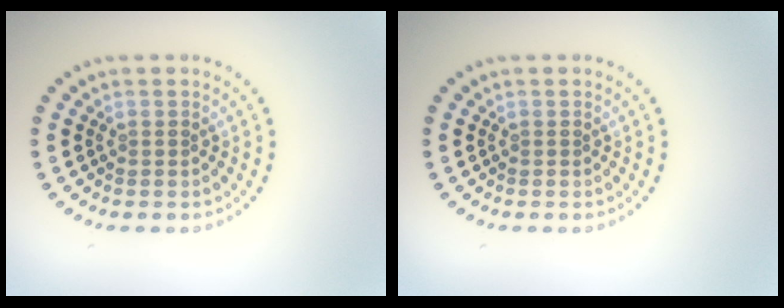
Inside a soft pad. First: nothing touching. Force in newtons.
{"total": 0.0}